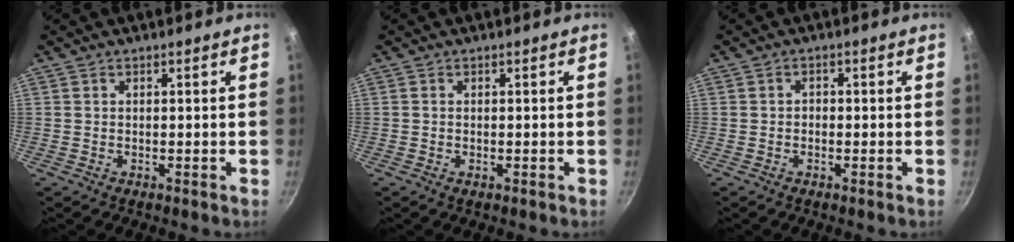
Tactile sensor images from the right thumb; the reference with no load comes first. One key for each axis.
{"total": 0.5, "fx": -0.2, "fy": 0.3, "fz": 0.4, "tx": -0.006, "ty": 0.000, "tz": -0.003}
{"total": 1.1, "fx": -0.4, "fy": 0.9, "fz": 0.6, "tx": -0.009, "ty": 0.005, "tz": -0.008}